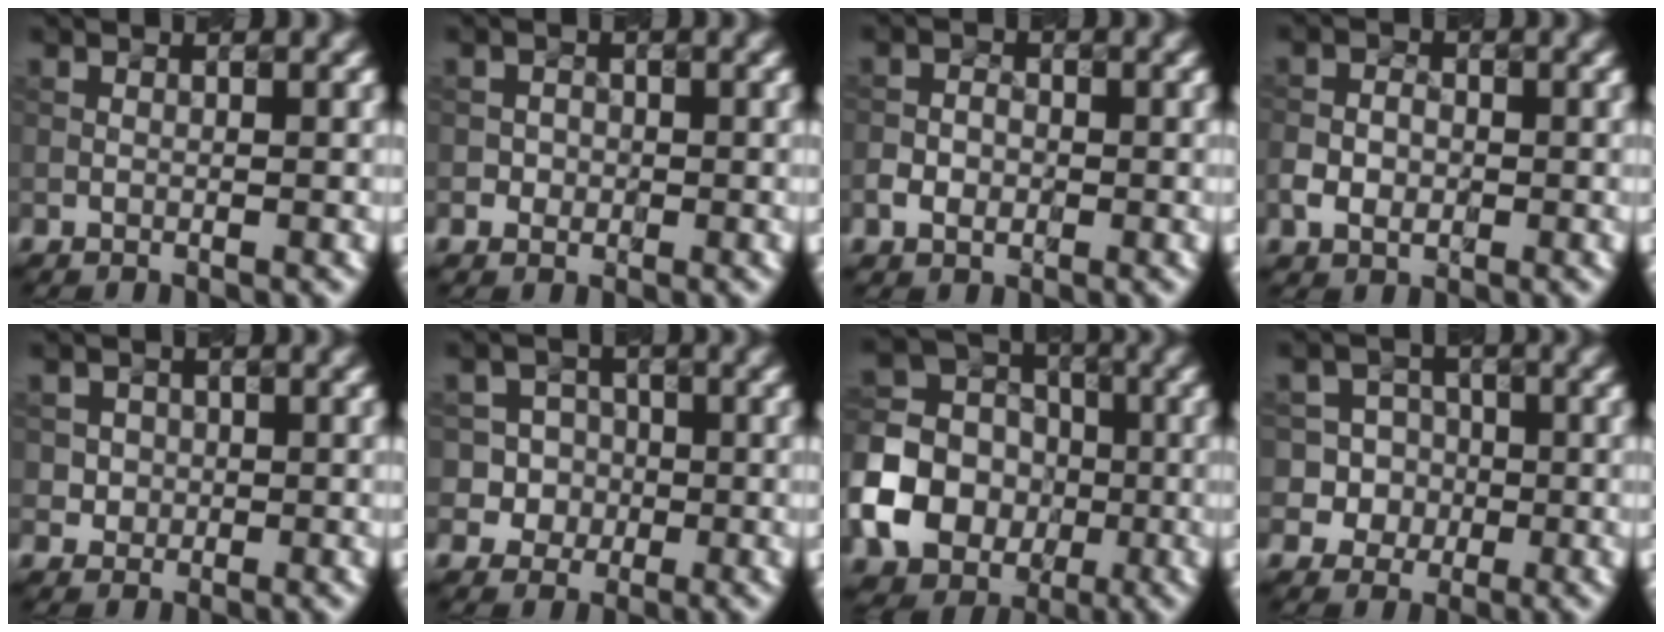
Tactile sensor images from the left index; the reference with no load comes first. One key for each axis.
{"total": 1.2, "fx": -0.2, "fy": 1.2, "fz": 0.3, "tx": 0.010, "ty": -0.001, "tz": -0.007}
{"total": 2.2, "fx": -0.7, "fy": 1.7, "fz": 1.1, "tx": -0.013, "ty": -0.001, "tz": -0.017}
{"total": 2.7, "fx": -0.7, "fy": 2.1, "fz": 1.6, "tx": -0.028, "ty": -0.001, "tz": -0.018}
{"total": 2.2, "fx": 0.4, "fy": 2.0, "fz": 0.6, "tx": -0.002, "ty": -0.004, "tz": 0.015}
{"total": 4.5, "fx": -0.3, "fy": 4.4, "fz": 0.8, "tx": 0.004, "ty": 0.020, "tz": -0.017}
{"total": 8.9, "fx": -2.5, "fy": 7.5, "fz": 4.0, "tx": -0.083, "ty": 0.000, "tz": -0.057}
{"total": 5.8, "fx": -0.2, "fy": 5.7, "fz": 1.1, "tx": -0.007, "ty": 0.026, "tz": -0.018}